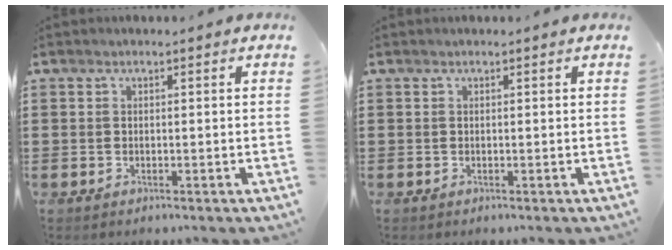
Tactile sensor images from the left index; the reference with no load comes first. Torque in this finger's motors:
{"motor_torque": [0.02, -0.01, 0.00, 0.00]}